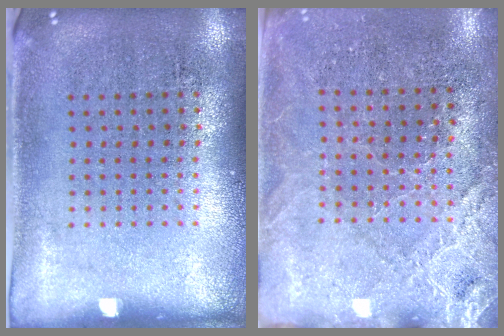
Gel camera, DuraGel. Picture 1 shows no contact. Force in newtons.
{"total": 2.8, "press": 2.8, "slide": 0.2}